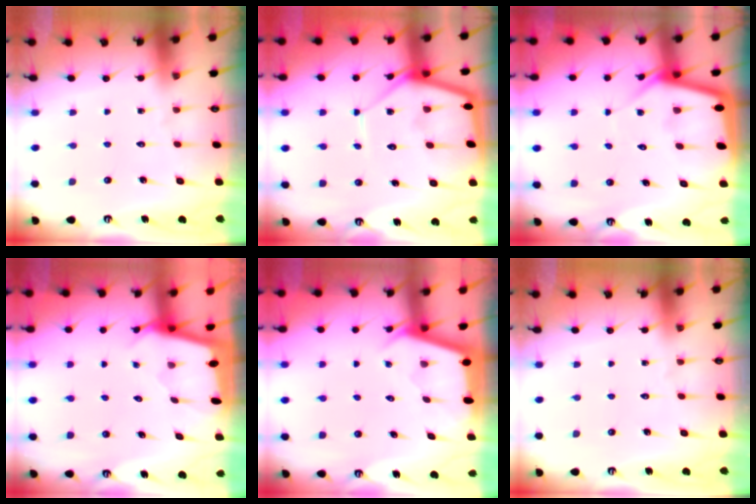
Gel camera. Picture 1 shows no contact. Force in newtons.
{"total": 12.6, "press": 12.5, "slide": 1.1}
{"total": 6.2, "press": 6.1, "slide": 0.6}
{"total": 1.8, "press": 1.8, "slide": 0.2}
{"total": 2.4, "press": 2.4, "slide": 0.2}
{"total": 0.0}